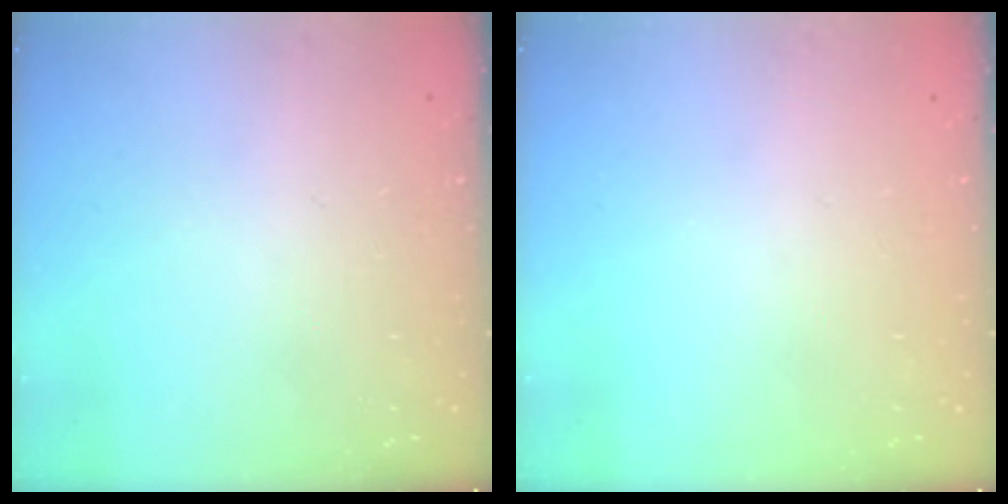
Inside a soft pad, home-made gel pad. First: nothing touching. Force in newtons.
{"total": 0.0}